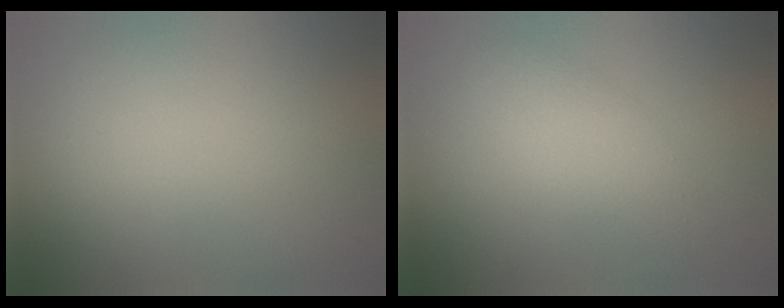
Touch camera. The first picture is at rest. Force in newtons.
{"total": 2.7, "press": 2.7, "slide": 0.2}